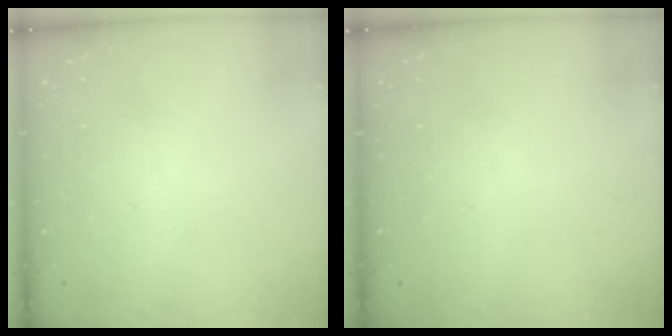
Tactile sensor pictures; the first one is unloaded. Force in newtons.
{"total": 0.0}